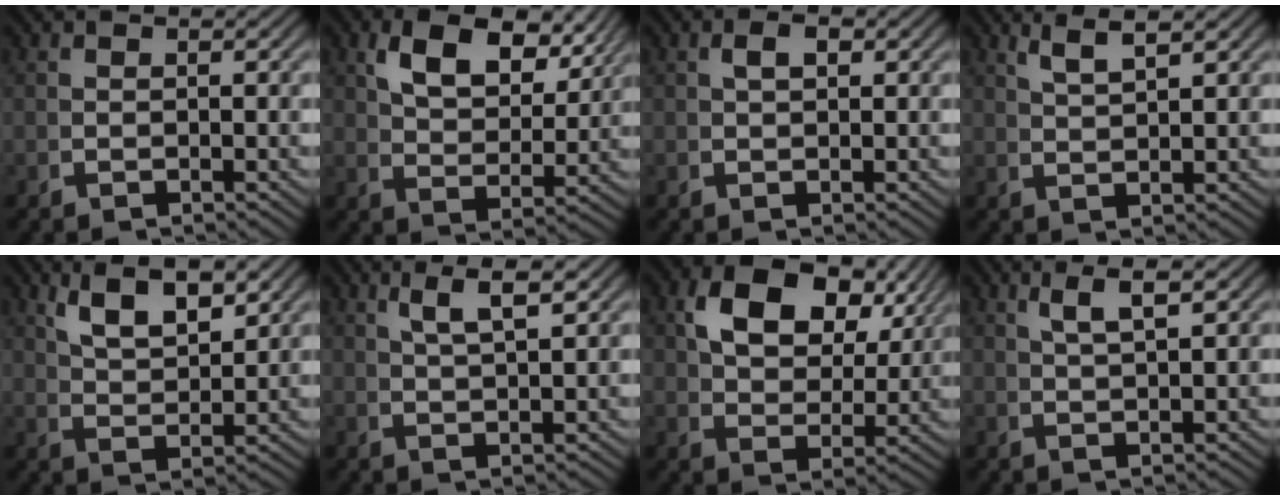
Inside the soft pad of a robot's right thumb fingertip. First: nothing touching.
{"total": 6.9, "force": [4.3, 3.0, 4.6], "torque": [-0.075, 0.002, 0.077]}
{"total": 1.4, "force": [0.7, 0.5, 1.1], "torque": [-0.012, 0.004, 0.016]}
{"total": 3.6, "force": [3.1, -0.1, 1.8], "torque": [-0.023, 0.016, 0.061]}
{"total": 5.5, "force": [3.8, 1.5, 3.7], "torque": [-0.058, 0.008, 0.077]}
{"total": 4.0, "force": [2.7, 0.3, 2.9], "torque": [-0.041, 0.016, 0.052]}
{"total": 8.5, "force": [4.2, 4.4, 6.0], "torque": [-0.104, 0.005, 0.071]}
{"total": 3.5, "force": [2.4, 0.0, 2.5], "torque": [-0.033, 0.015, 0.047]}